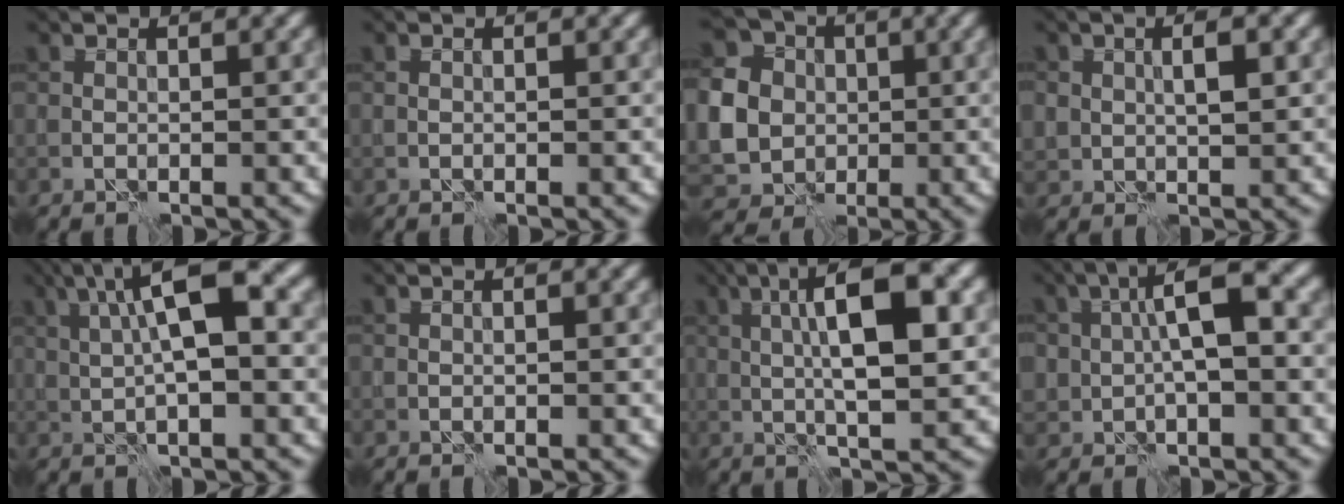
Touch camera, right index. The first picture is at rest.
{"total": 0.0}
{"total": 9.6, "force": [-0.2, 8.6, 4.2], "torque": [-0.109, -0.005, -0.025]}
{"total": 2.8, "force": [0.7, 1.5, 2.3], "torque": [-0.043, 0.002, 0.014]}
{"total": 7.8, "force": [1.8, 2.1, 7.3], "torque": [-0.120, 0.017, 0.024]}
{"total": 0.0}
{"total": 9.2, "force": [1.7, 2.4, 8.7], "torque": [-0.138, 0.009, 0.022]}
{"total": 5.8, "force": [0.9, 2.7, 5.1], "torque": [-0.087, 0.014, 0.011]}